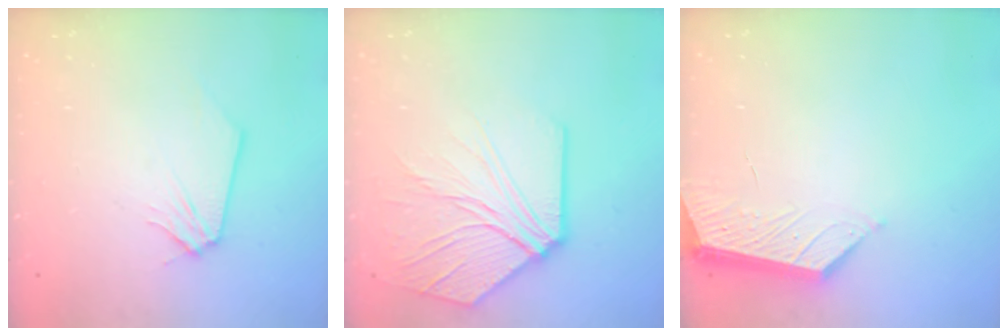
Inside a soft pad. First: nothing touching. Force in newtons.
{"total": 10.2, "press": 10.1, "slide": 1.9}
{"total": 4.0, "press": 4.0, "slide": 0.5}